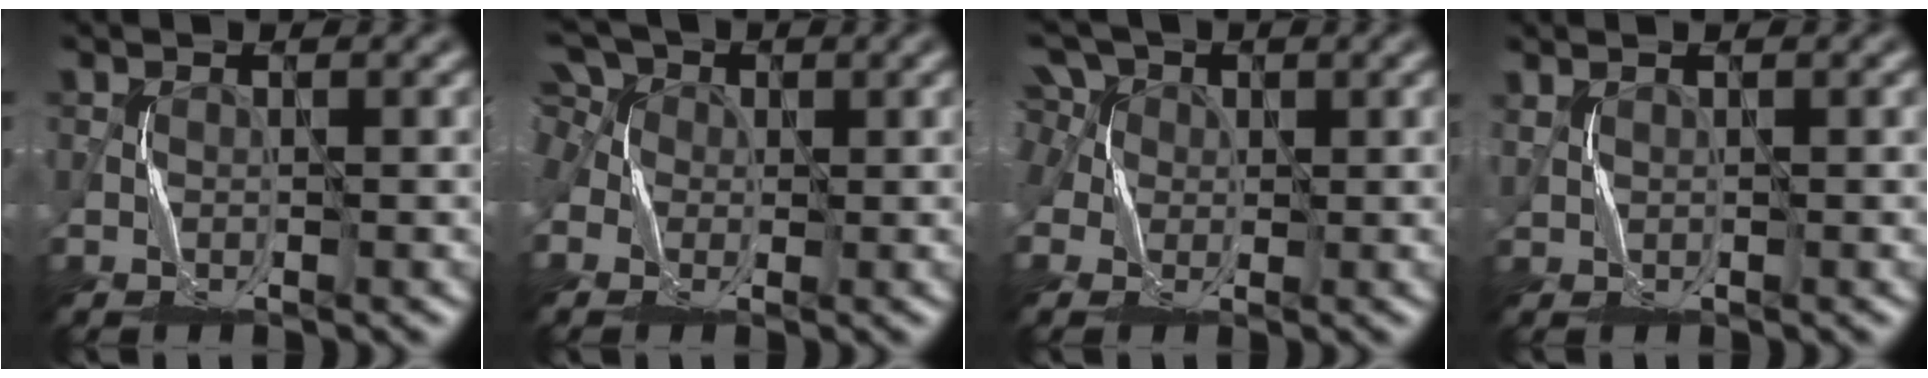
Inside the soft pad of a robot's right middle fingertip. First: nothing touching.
{"total": 6.3, "force": [1.2, 5.1, 3.5], "torque": [-0.084, 0.030, -0.018]}
{"total": 6.8, "force": [2.7, 5.3, 3.3], "torque": [-0.080, 0.028, 0.024]}
{"total": 0.8, "force": [0.7, 0.2, 0.3], "torque": [-0.014, 0.001, 0.017]}